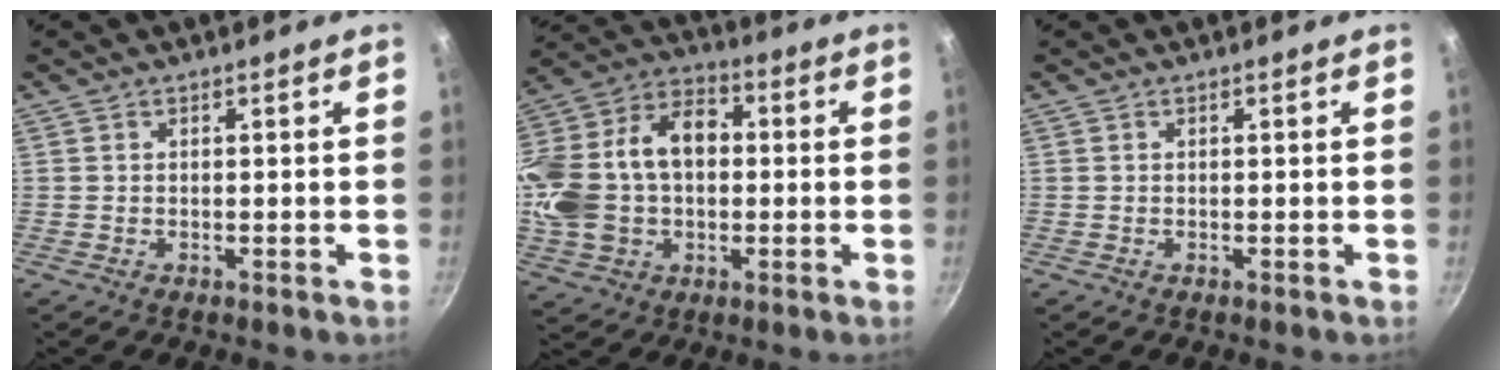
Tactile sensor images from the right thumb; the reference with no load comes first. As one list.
[{"total": 21.3, "force": [0.5, 14.9, 15.3], "torque": [-0.278, 0.048, 0.006]}, {"total": 0.0}]